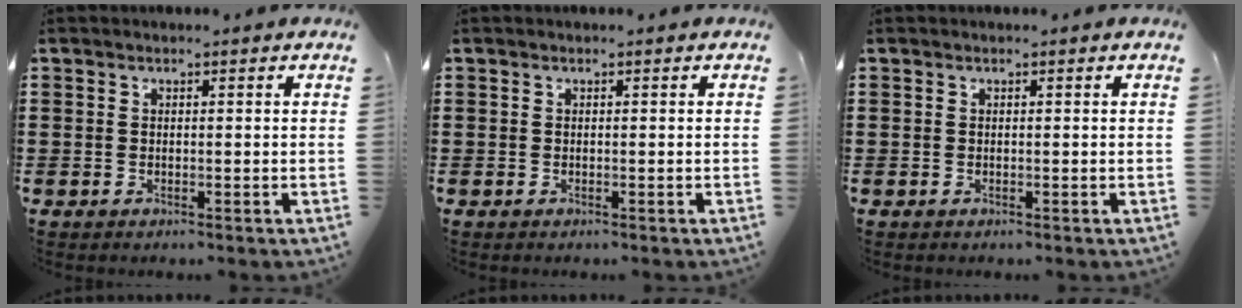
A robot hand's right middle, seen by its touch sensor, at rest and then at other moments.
{"total": 0.0}
{"total": 0.0}